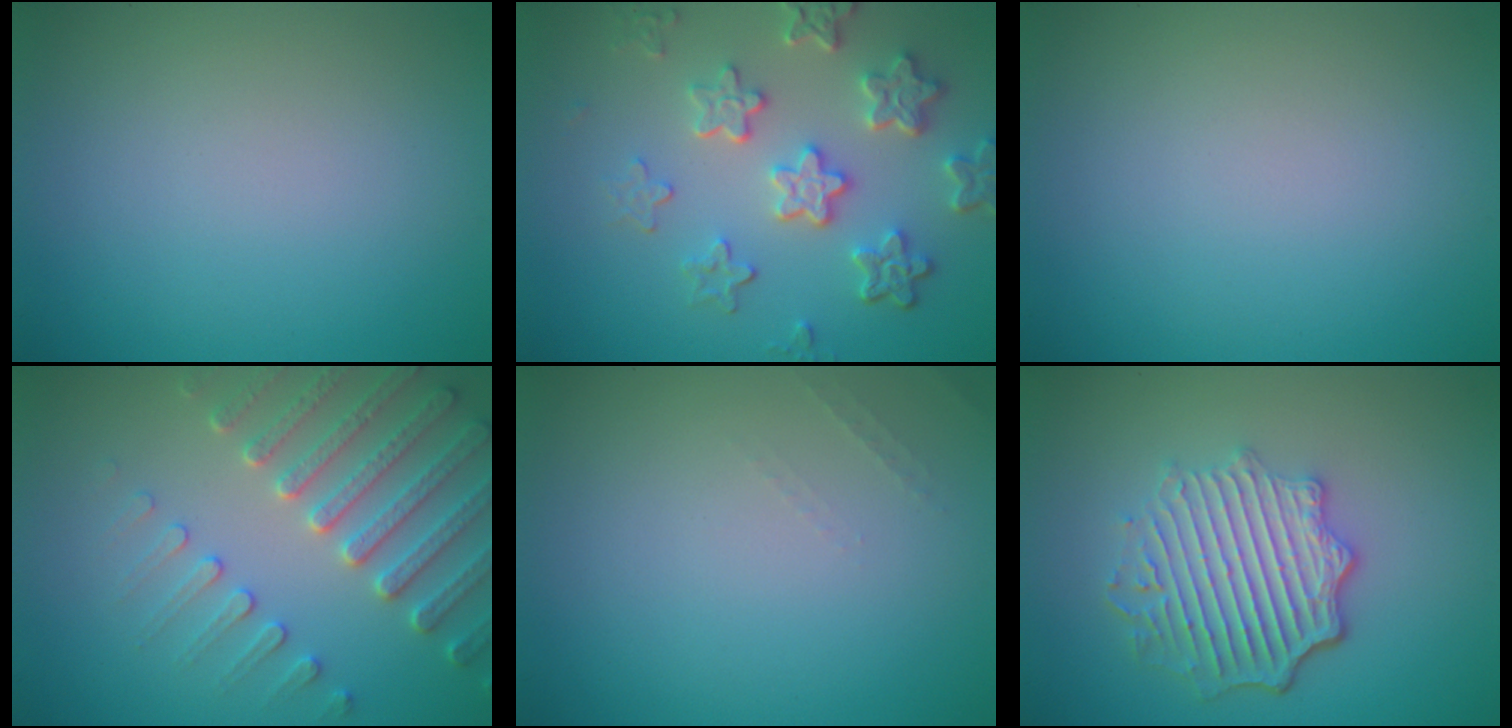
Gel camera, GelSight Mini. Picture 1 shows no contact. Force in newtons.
{"total": 5.6, "press": 4.4, "slide": 3.6}
{"total": 0.0}
{"total": 4.8, "press": 4.5, "slide": 1.7}
{"total": 0.6, "press": 0.6, "slide": 0.2}
{"total": 6.0, "press": 4.7, "slide": 3.8}